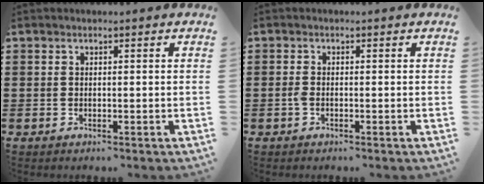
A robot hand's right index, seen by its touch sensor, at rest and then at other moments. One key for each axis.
{"total": 1.1, "fx": -0.4, "fy": 0.4, "fz": 0.9, "tx": -0.026, "ty": -0.006, "tz": -0.009}